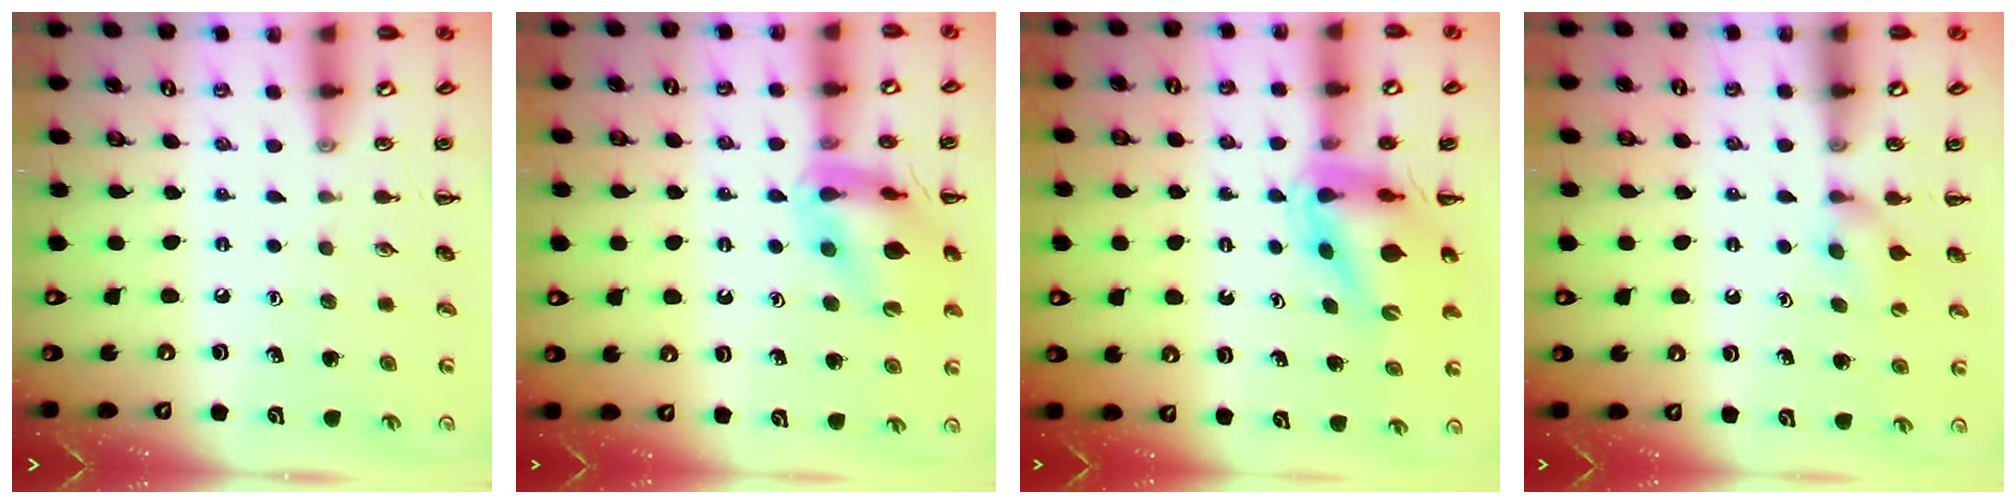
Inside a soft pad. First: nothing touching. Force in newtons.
{"total": 14.2, "press": 14.1, "slide": 2.0}
{"total": 10.6, "press": 10.1, "slide": 3.2}
{"total": 5.5, "press": 5.3, "slide": 1.3}